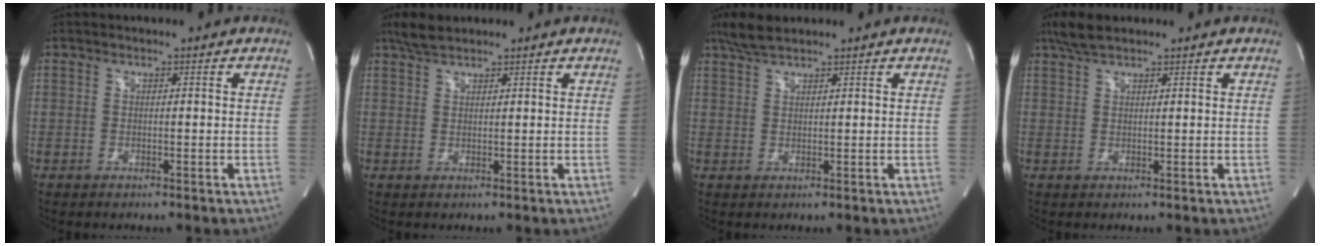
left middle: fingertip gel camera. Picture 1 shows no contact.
{"total": 2.9, "force": [2.6, 0.6, 1.3], "torque": [-0.036, 0.011, 0.054]}
{"total": 3.7, "force": [3.2, 0.6, 1.9], "torque": [-0.049, 0.013, 0.066]}
{"total": 3.6, "force": [2.9, 0.8, 2.0], "torque": [-0.050, 0.014, 0.060]}